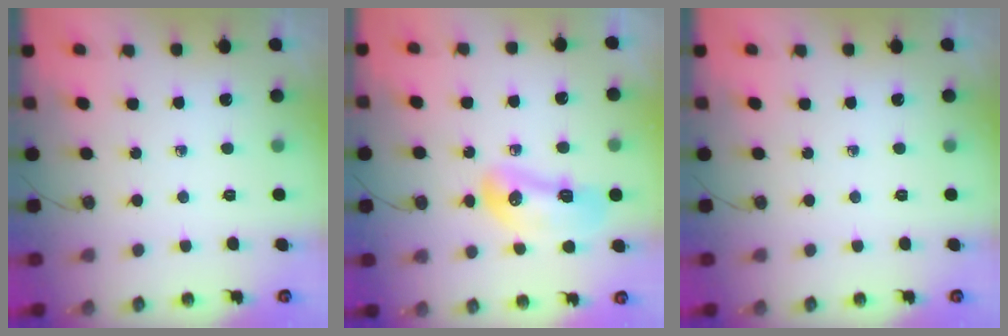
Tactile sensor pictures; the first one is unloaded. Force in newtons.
{"total": 11.3, "press": 11.1, "slide": 1.9}
{"total": 0.0}